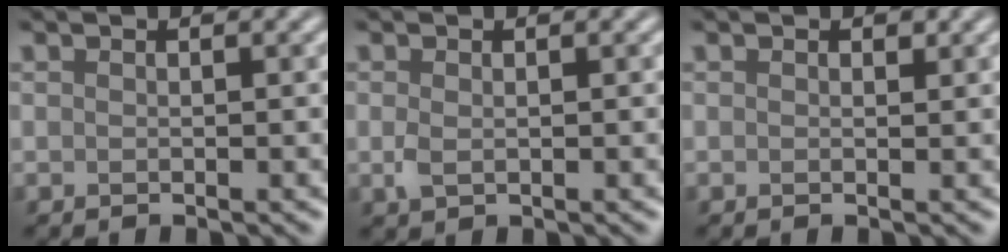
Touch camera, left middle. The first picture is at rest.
{"total": 0.8, "force": [-0.2, 0.5, 0.6], "torque": [-0.020, -0.001, 0.006]}
{"total": 0.5, "force": [0.4, 0.2, 0.2], "torque": [-0.006, -0.002, 0.008]}